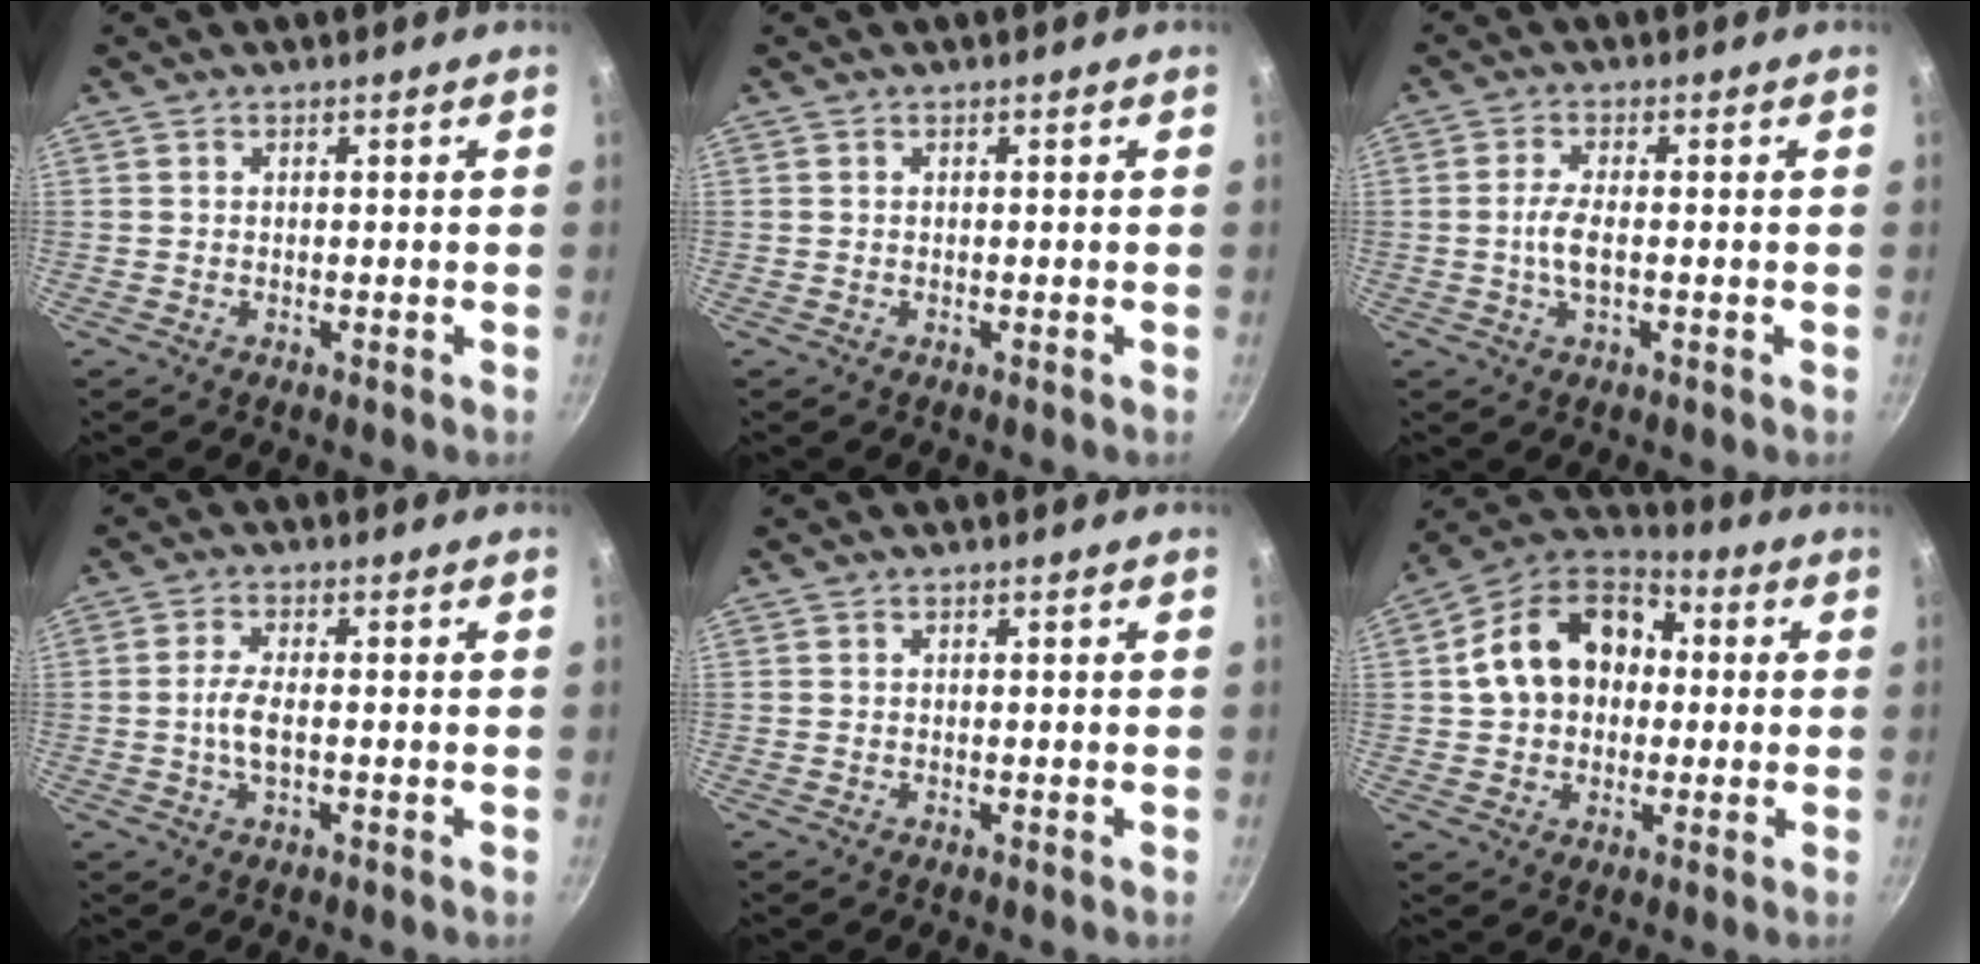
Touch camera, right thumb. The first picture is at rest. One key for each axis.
{"total": 0.0}
{"total": 4.3, "fx": -0.5, "fy": 1.5, "fz": 4.0, "tx": -0.089, "ty": 0.003, "tz": -0.016}
{"total": 4.2, "fx": -0.6, "fy": 1.5, "fz": 3.9, "tx": -0.087, "ty": 0.004, "tz": -0.018}
{"total": 0.0}
{"total": 16.9, "fx": 1.8, "fy": 12.9, "fz": 10.8, "tx": -0.158, "ty": 0.038, "tz": 0.015}